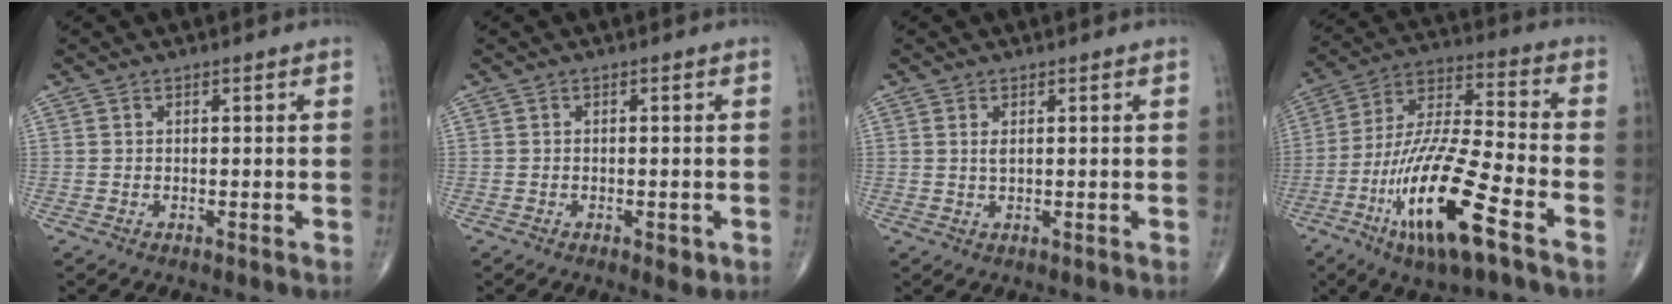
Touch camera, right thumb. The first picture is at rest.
{"total": 2.0, "force": [-0.8, 0.9, 1.6], "torque": [-0.017, -0.001, -0.009]}
{"total": 1.2, "force": [0.5, 0.4, 1.1], "torque": [-0.023, -0.004, 0.011]}
{"total": 19.8, "force": [-9.3, 4.5, 16.9], "torque": [-0.349, 0.037, -0.167]}